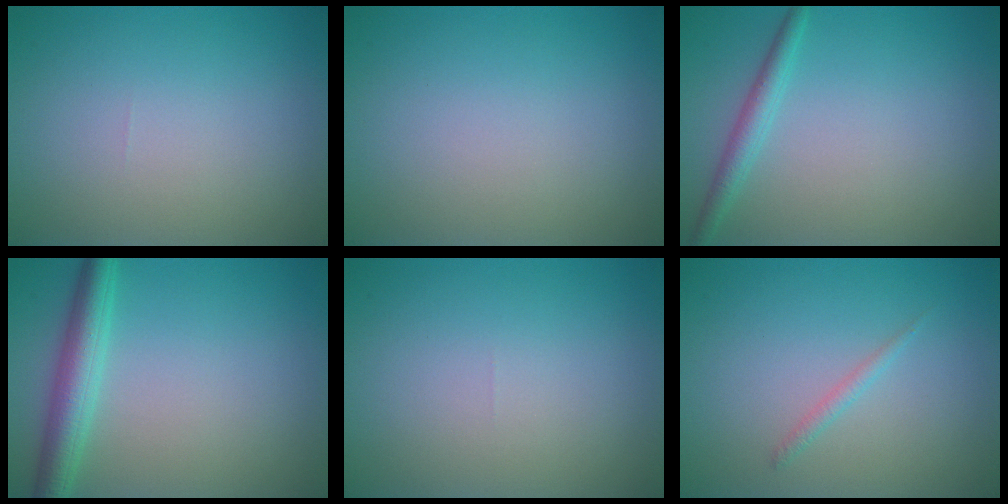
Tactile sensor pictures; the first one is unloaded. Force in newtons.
{"total": 0.0}
{"total": 2.0, "press": 2.0, "slide": 0.1}
{"total": 3.9, "press": 3.9, "slide": 0.1}
{"total": 0.0}
{"total": 0.9, "press": 0.9, "slide": 0.0}